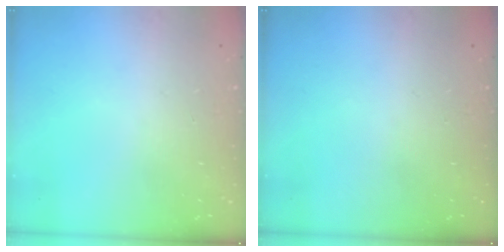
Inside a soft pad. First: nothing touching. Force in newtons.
{"total": 0.0}